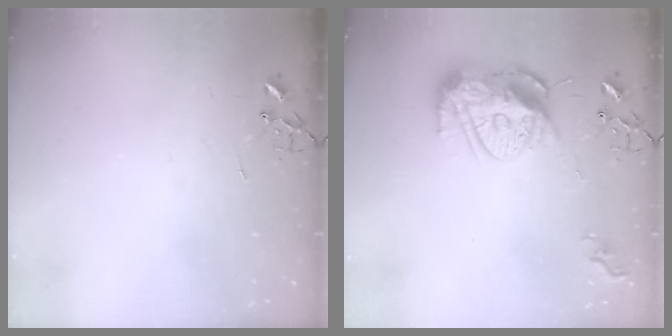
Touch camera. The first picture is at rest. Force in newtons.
{"total": 14.8, "press": 14.7, "slide": 1.4}